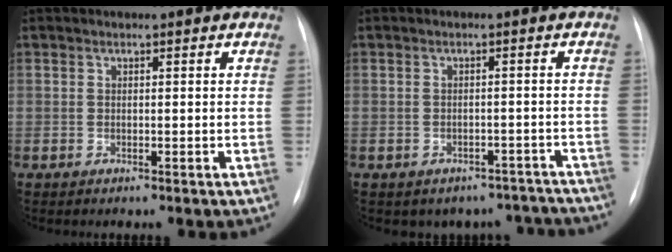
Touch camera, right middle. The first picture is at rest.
{"total": 9.6, "force": [-8.4, 4.8, 0.6], "torque": [0.008, 0.028, -0.083]}